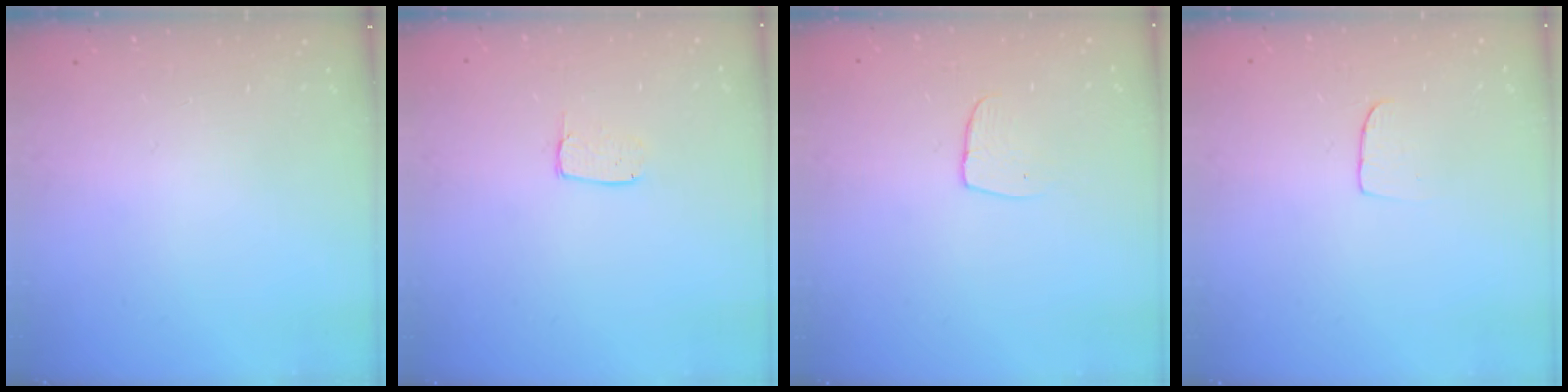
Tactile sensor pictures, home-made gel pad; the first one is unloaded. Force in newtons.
{"total": 4.5, "press": 4.5, "slide": 0.3}
{"total": 6.5, "press": 6.5, "slide": 0.5}
{"total": 5.5, "press": 5.5, "slide": 0.3}